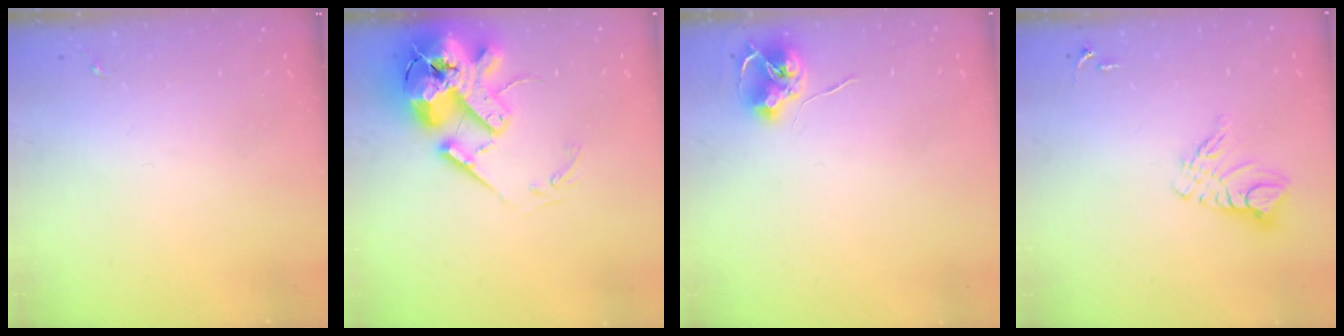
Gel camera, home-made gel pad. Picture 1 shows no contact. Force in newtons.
{"total": 20.9, "press": 20.6, "slide": 3.4}
{"total": 7.9, "press": 7.9, "slide": 0.4}
{"total": 9.8, "press": 9.8, "slide": 0.9}